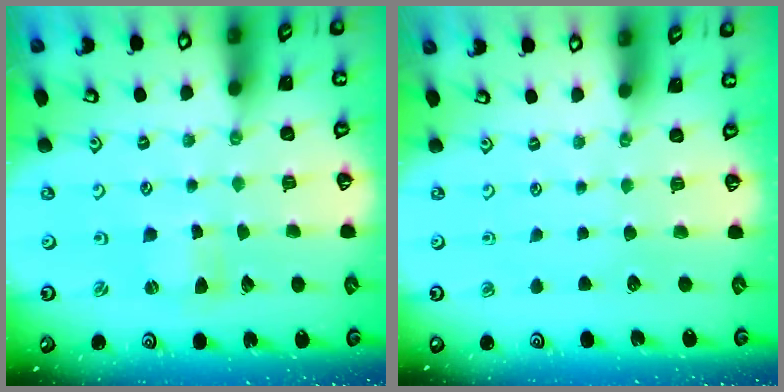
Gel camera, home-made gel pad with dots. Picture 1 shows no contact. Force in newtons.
{"total": 0.0}